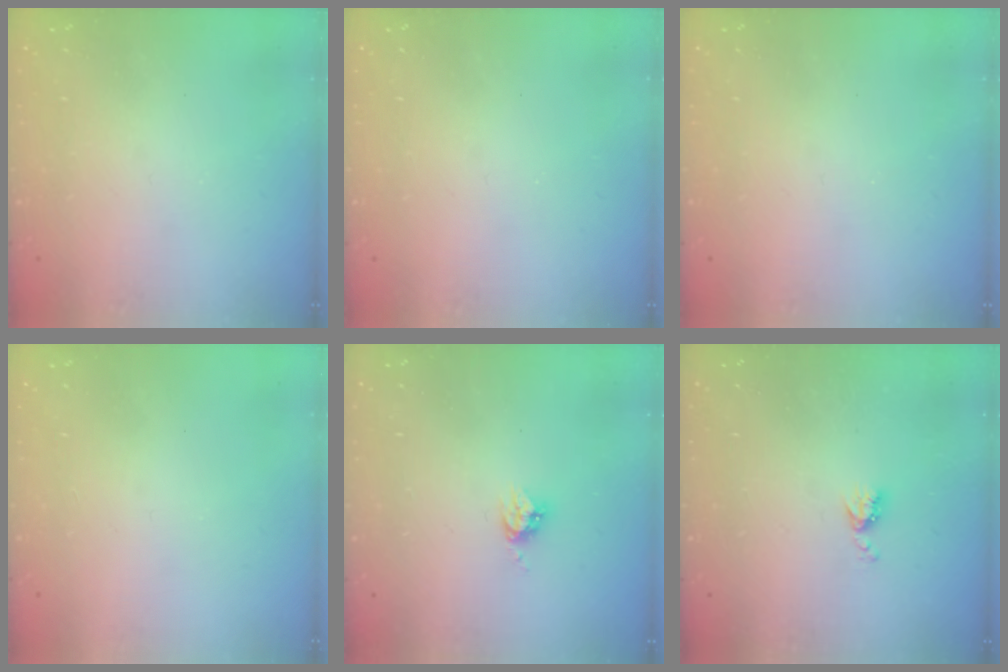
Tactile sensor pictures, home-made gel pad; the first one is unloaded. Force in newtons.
{"total": 0.0}
{"total": 0.0}
{"total": 0.0}
{"total": 4.0, "press": 4.0, "slide": 0.0}
{"total": 4.8, "press": 4.8, "slide": 0.7}